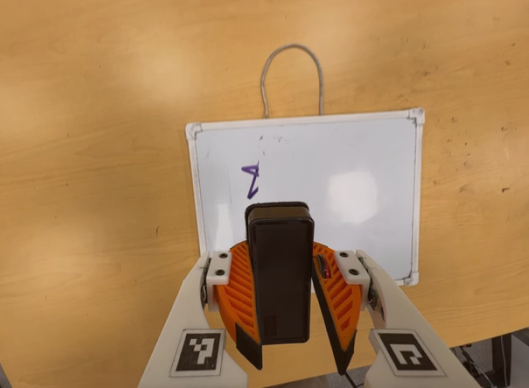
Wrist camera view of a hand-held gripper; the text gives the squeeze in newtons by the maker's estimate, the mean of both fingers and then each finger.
{"total": 10.0, "left": 10.0, "right": 10.0}